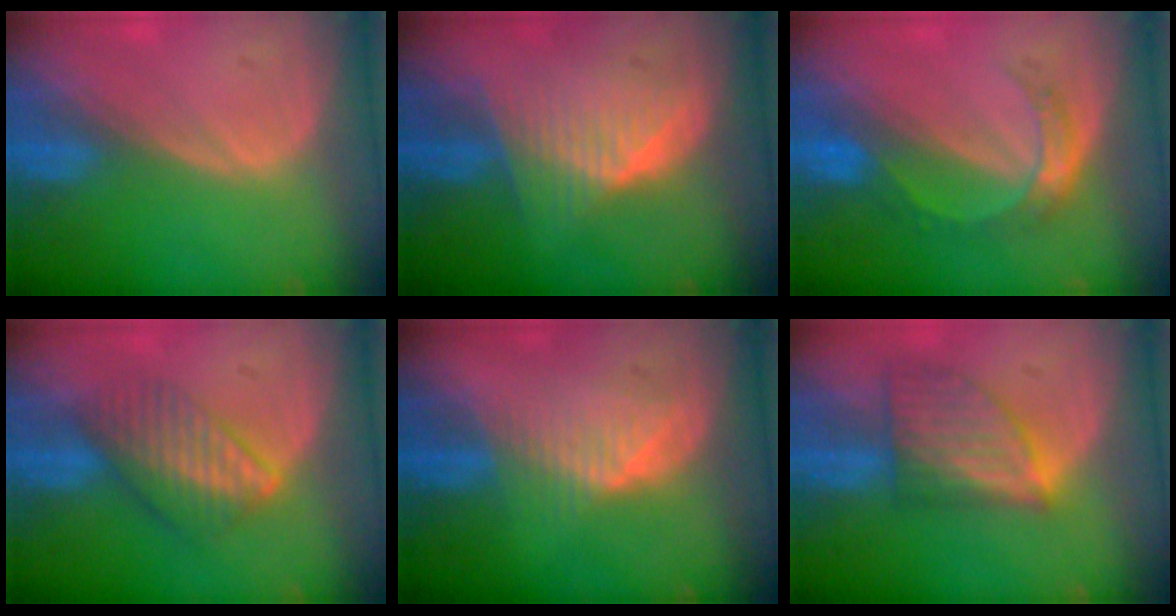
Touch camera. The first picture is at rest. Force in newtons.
{"total": 6.7, "press": 6.3, "slide": 2.2}
{"total": 5.3, "press": 4.8, "slide": 2.2}
{"total": 6.5, "press": 6.1, "slide": 2.4}
{"total": 4.8, "press": 4.8, "slide": 0.5}
{"total": 7.1, "press": 6.6, "slide": 2.5}